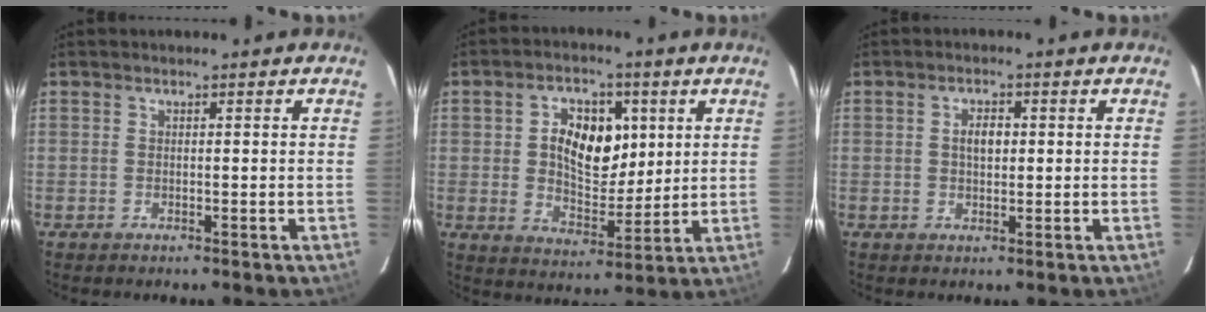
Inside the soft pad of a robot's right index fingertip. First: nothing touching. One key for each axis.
{"total": 11.2, "fx": 2.7, "fy": 7.1, "fz": 8.2, "tx": -0.146, "ty": 0.010, "tz": 0.049}
{"total": 2.9, "fx": 0.5, "fy": 1.6, "fz": 2.3, "tx": -0.040, "ty": 0.007, "tz": 0.009}